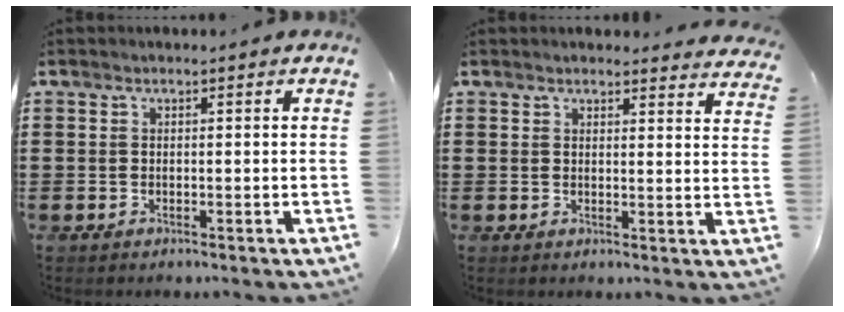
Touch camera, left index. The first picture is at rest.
{"total": 2.5, "force": [2.5, 0.5, 0.0], "torque": [0.001, -0.012, 0.046]}